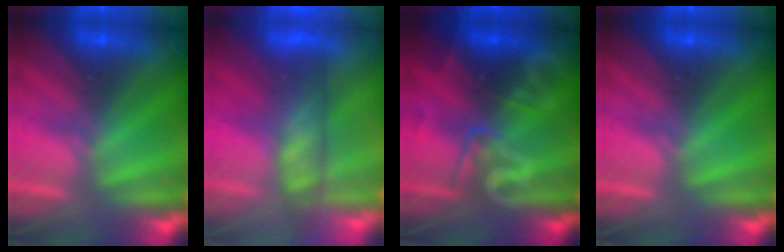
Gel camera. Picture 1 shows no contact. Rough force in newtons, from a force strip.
{"total": 3.7}
{"total": 2.7}
{"total": 0.0}